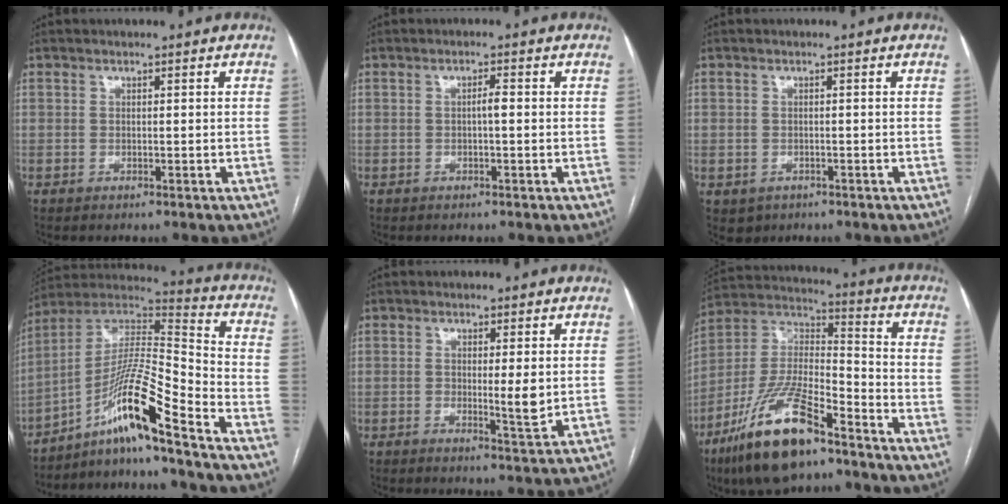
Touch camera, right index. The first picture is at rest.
{"total": 1.5, "force": [-0.1, 0.2, 1.4], "torque": [-0.023, 0.004, -0.002]}
{"total": 3.2, "force": [-1.3, 2.8, 0.4], "torque": [-0.002, 0.004, -0.014]}
{"total": 14.3, "force": [-9.8, -0.7, 10.4], "torque": [-0.196, 0.012, -0.176]}
{"total": 3.7, "force": [0.0, 0.6, 3.7], "torque": [-0.058, -0.007, 0.000]}
{"total": 19.4, "force": [-12.7, 5.5, 13.6], "torque": [-0.293, -0.013, -0.234]}